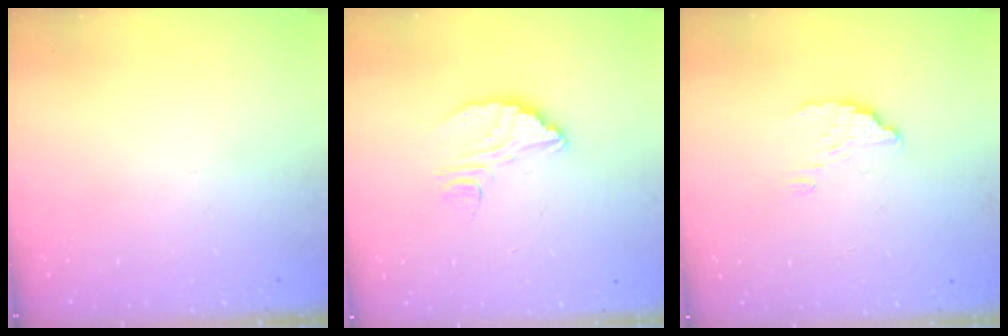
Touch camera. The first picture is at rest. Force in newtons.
{"total": 7.2, "press": 7.2, "slide": 0.6}
{"total": 3.1, "press": 3.1, "slide": 0.1}